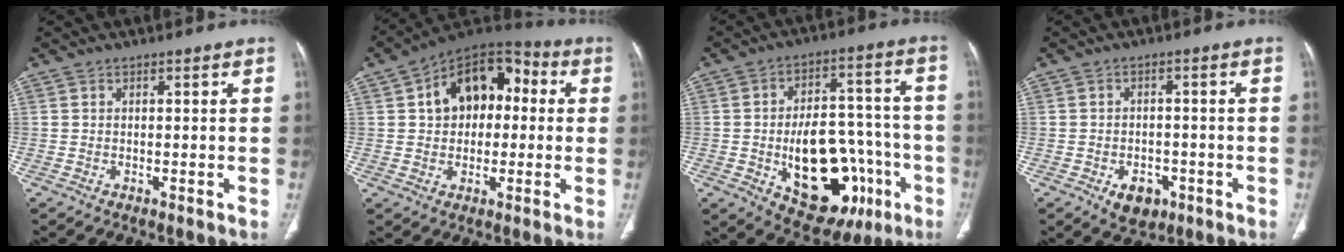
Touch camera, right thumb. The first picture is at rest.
{"total": 15.4, "force": [2.5, 10.4, 11.1], "torque": [-0.126, 0.037, 0.029]}
{"total": 23.0, "force": [-7.2, 13.0, 17.6], "torque": [-0.225, 0.038, -0.083]}
{"total": 5.6, "force": [-2.6, 3.8, 3.2], "torque": [-0.031, 0.011, -0.030]}